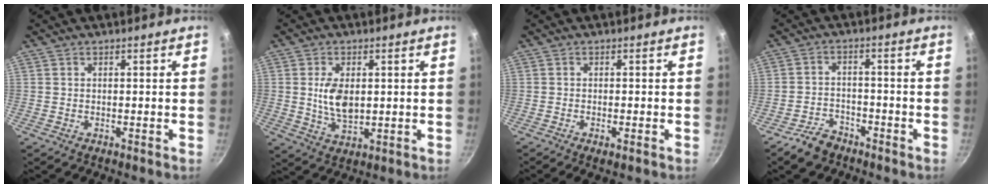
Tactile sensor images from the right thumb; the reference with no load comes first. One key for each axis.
{"total": 7.3, "fx": 0.9, "fy": 4.2, "fz": 5.9, "tx": -0.105, "ty": -0.014, "tz": 0.020}
{"total": 2.2, "fx": -1.1, "fy": 0.6, "fz": 1.9, "tx": -0.045, "ty": -0.001, "tz": -0.020}
{"total": 5.5, "fx": -4.2, "fy": 3.2, "fz": 1.8, "tx": -0.022, "ty": 0.042, "tz": -0.072}